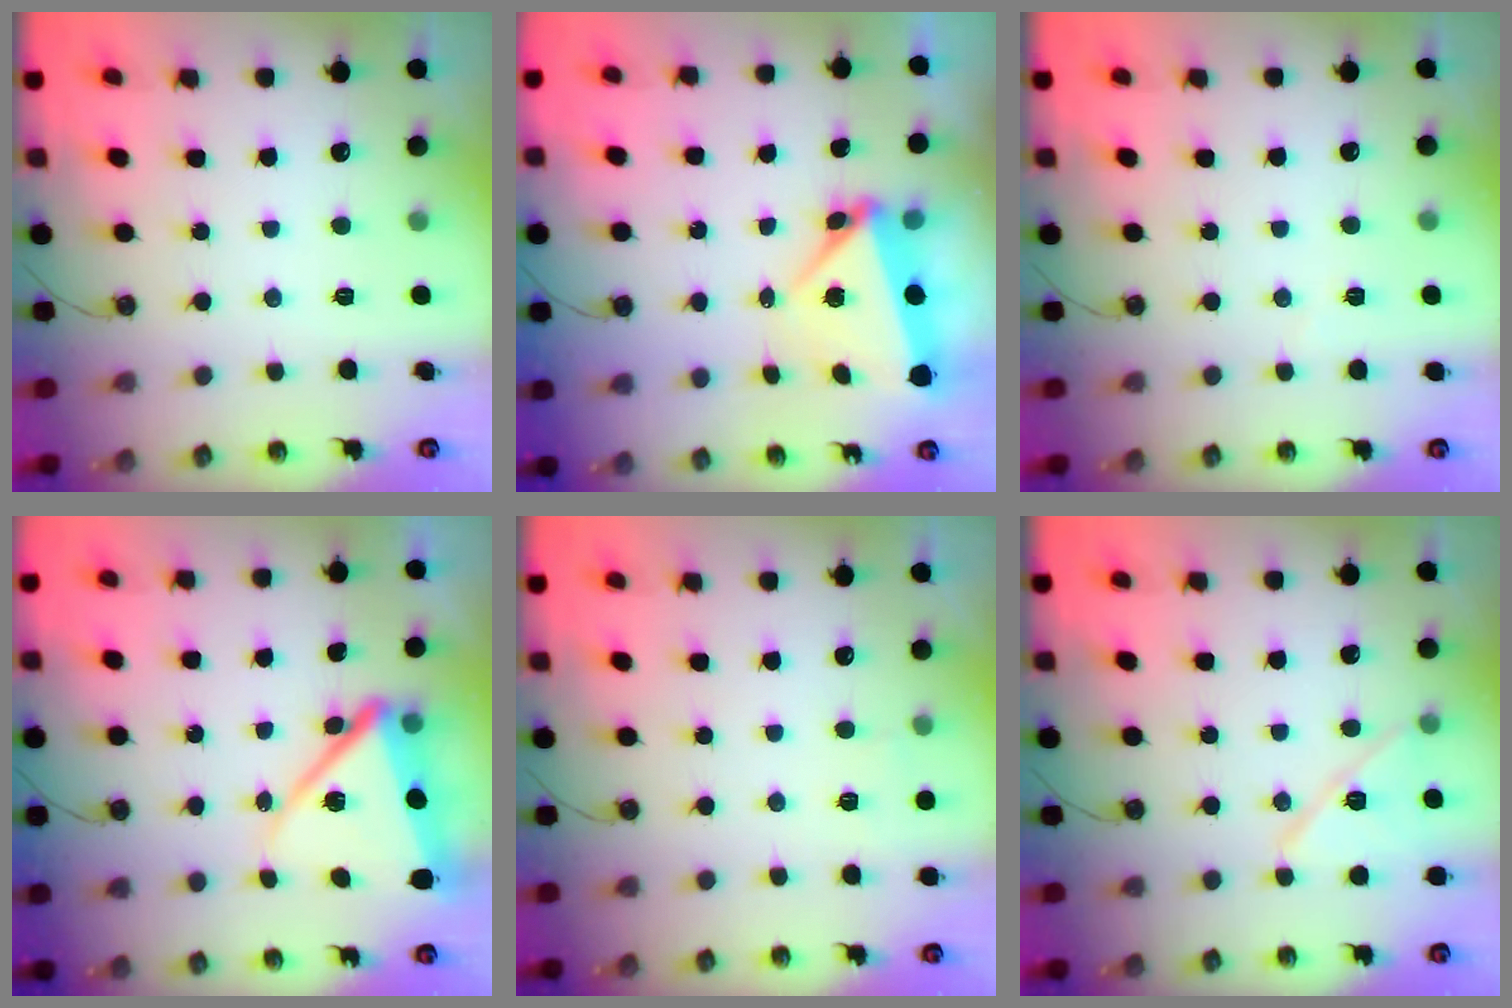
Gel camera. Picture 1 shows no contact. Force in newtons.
{"total": 5.6, "press": 4.9, "slide": 2.6}
{"total": 3.0, "press": 2.8, "slide": 1.0}
{"total": 12.9, "press": 12.8, "slide": 1.8}
{"total": 3.2, "press": 3.1, "slide": 0.3}
{"total": 11.7, "press": 11.6, "slide": 0.9}